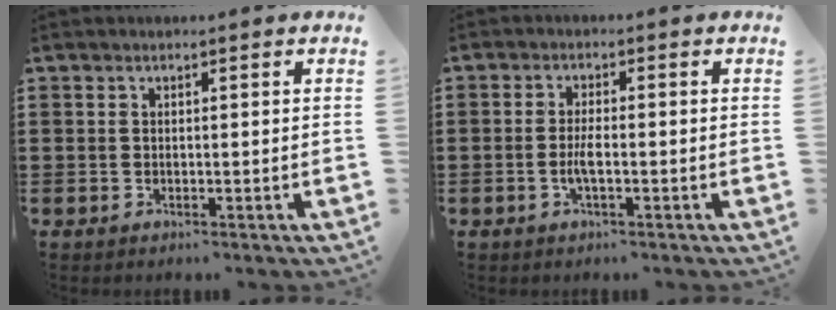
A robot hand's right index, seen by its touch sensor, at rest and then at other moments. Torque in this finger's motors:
{"motor_torque": [2.14, 0.00, 0.05, -0.03]}